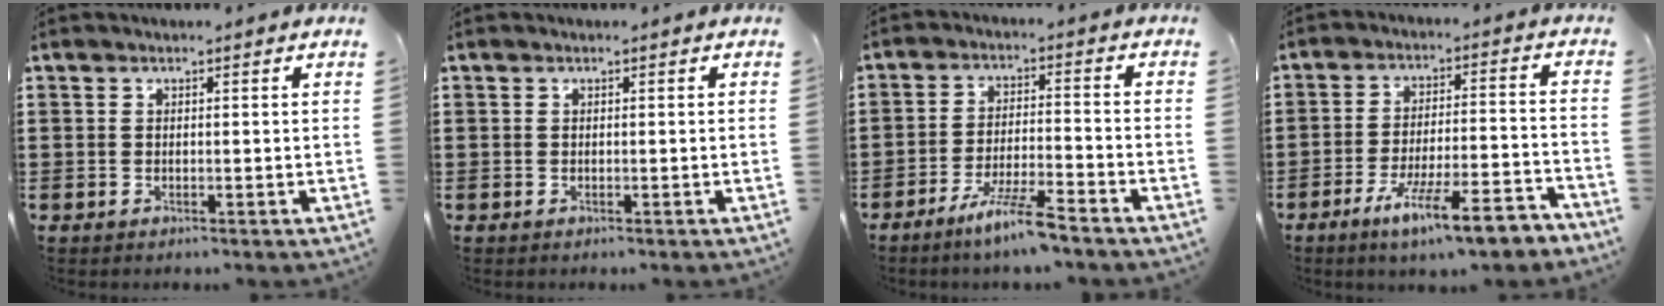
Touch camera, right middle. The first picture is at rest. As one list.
[{"total": 0.0}, {"total": 6.5, "force": [-5.1, 0.1, 4.1], "torque": [-0.084, -0.009, -0.093]}, {"total": 10.2, "force": [-7.5, 1.0, 6.8], "torque": [-0.120, 0.006, -0.141]}]